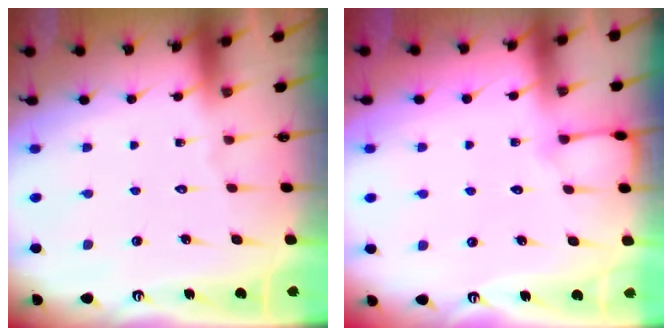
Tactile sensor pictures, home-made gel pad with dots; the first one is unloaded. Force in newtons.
{"total": 4.7, "press": 4.7, "slide": 0.5}